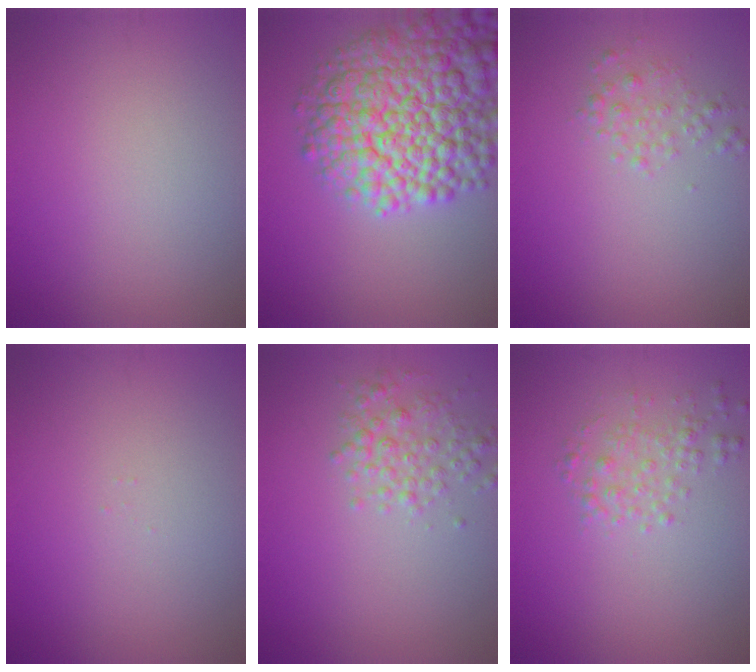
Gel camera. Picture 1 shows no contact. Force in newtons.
{"total": 11.9, "press": 11.9, "slide": 0.5}
{"total": 1.5, "press": 1.5, "slide": 0.0}
{"total": 0.0}
{"total": 2.5, "press": 2.5, "slide": 0.1}
{"total": 1.9, "press": 1.9, "slide": 0.0}